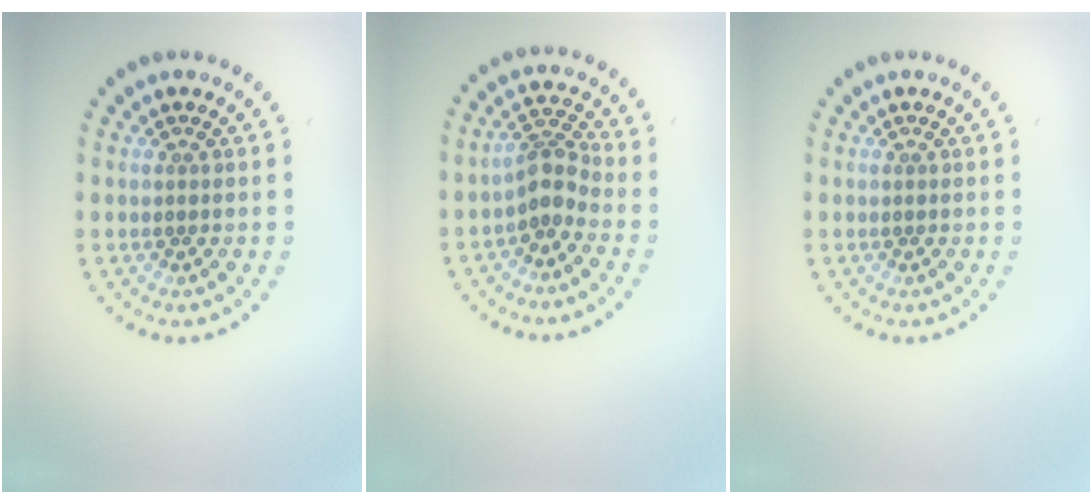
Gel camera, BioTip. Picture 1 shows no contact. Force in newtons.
{"total": 2.5, "press": 1.9, "slide": 1.6}
{"total": 0.0}